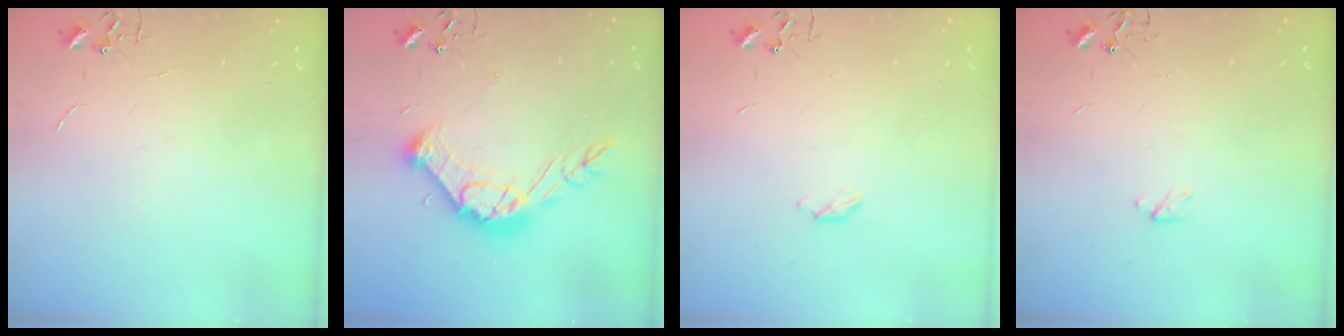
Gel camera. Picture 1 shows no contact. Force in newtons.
{"total": 16.0, "press": 15.9, "slide": 1.4}
{"total": 2.8, "press": 2.8, "slide": 0.5}
{"total": 2.9, "press": 2.9, "slide": 0.5}